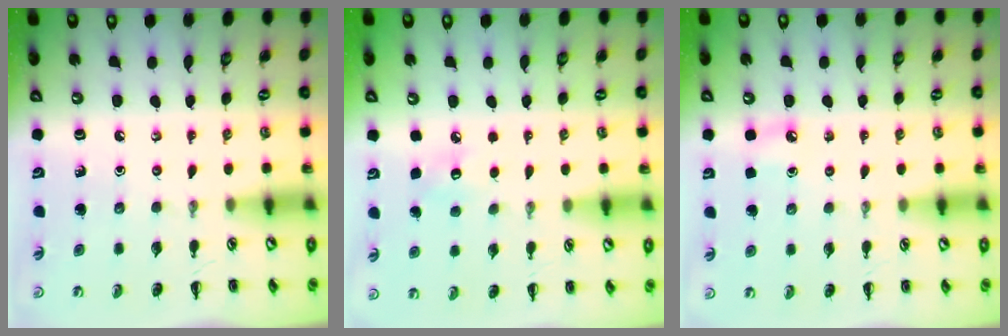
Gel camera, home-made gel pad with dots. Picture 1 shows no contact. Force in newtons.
{"total": 6.0, "press": 5.8, "slide": 1.4}
{"total": 3.1, "press": 2.9, "slide": 1.1}